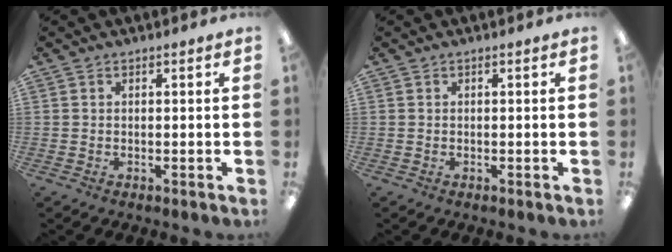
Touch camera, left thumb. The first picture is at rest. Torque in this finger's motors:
{"motor_torque": [0.03, 0.03, 0.49, -0.21, 0.00]}